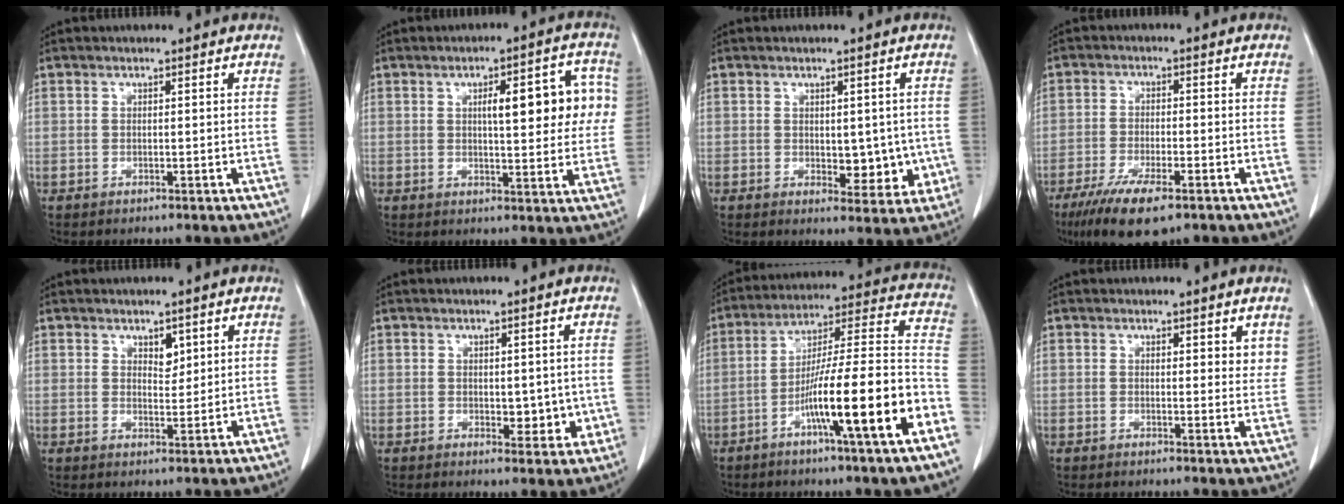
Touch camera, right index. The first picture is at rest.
{"total": 11.0, "force": [2.3, 3.1, 10.3], "torque": [-0.128, 0.025, 0.029]}
{"total": 5.7, "force": [-0.4, 3.3, 4.7], "torque": [-0.044, -0.005, 0.008]}
{"total": 9.1, "force": [-5.8, 2.1, 6.7], "torque": [-0.119, -0.018, -0.096]}
{"total": 2.3, "force": [1.3, 1.2, 1.4], "torque": [-0.018, -0.005, 0.026]}
{"total": 4.0, "force": [-0.1, 2.4, 3.2], "torque": [-0.030, -0.006, 0.008]}
{"total": 19.0, "force": [-7.9, 0.0, 17.2], "torque": [-0.261, -0.001, -0.128]}
{"total": 3.3, "force": [2.3, 1.1, 2.1], "torque": [-0.017, -0.014, 0.025]}